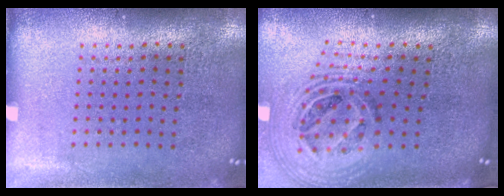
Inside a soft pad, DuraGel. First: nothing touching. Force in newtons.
{"total": 2.0, "press": 1.5, "slide": 1.3}